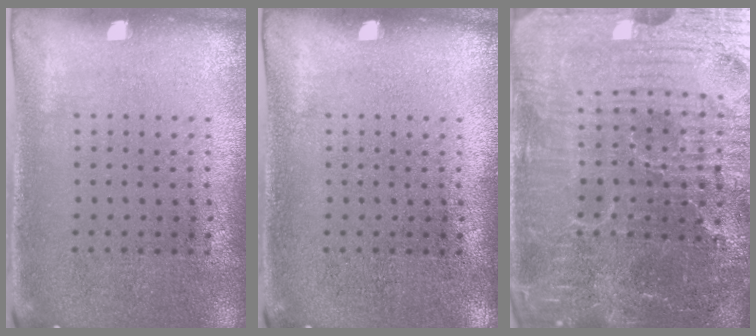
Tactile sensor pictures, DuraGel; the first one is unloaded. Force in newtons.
{"total": 0.0}
{"total": 7.2, "press": 6.4, "slide": 3.2}